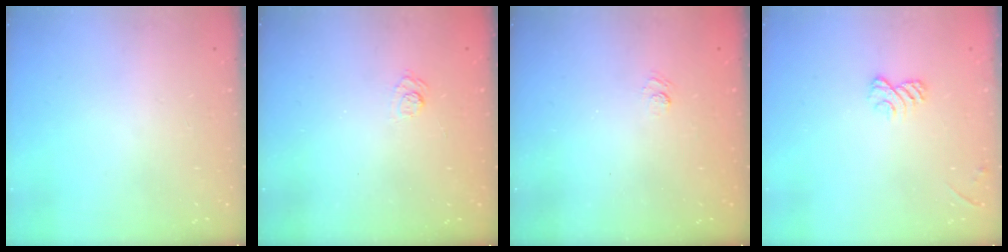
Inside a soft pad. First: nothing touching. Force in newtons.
{"total": 2.8, "press": 2.3, "slide": 1.6}
{"total": 2.6, "press": 2.3, "slide": 1.1}
{"total": 6.7, "press": 6.6, "slide": 1.2}